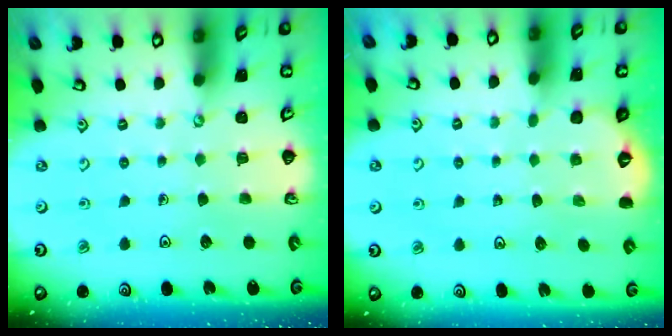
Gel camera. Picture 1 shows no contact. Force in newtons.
{"total": 2.1, "press": 1.0, "slide": 1.8}